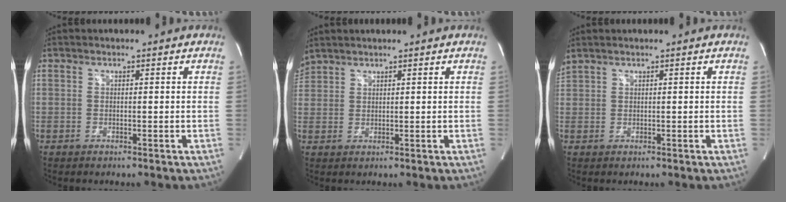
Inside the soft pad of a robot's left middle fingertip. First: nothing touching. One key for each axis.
{"total": 3.8, "fx": 3.6, "fy": 0.5, "fz": 1.1, "tx": -0.035, "ty": 0.031, "tz": 0.075}
{"total": 2.0, "fx": 1.7, "fy": 0.0, "fz": 1.1, "tx": -0.045, "ty": 0.030, "tz": 0.046}